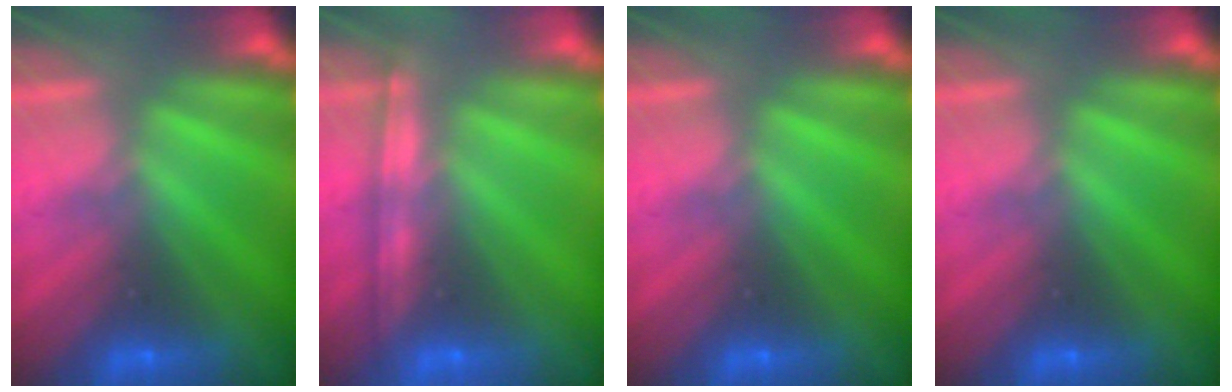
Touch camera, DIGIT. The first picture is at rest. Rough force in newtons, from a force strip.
{"total": 1.2}
{"total": 0.0}
{"total": 0.0}